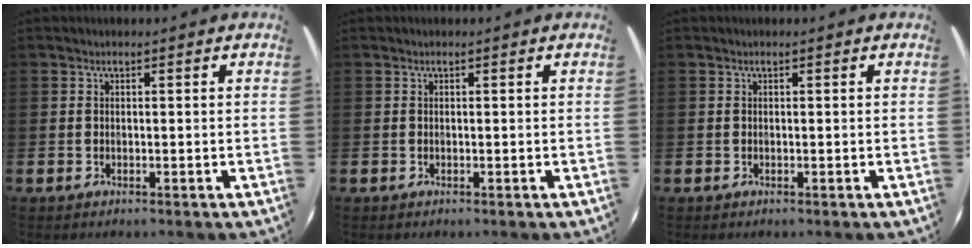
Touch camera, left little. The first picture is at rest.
{"total": 0.0}
{"total": 0.0}